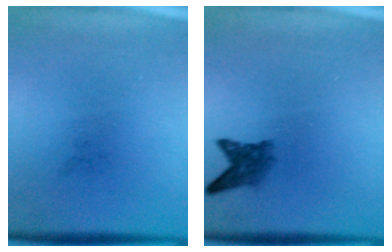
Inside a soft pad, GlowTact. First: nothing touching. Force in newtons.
{"total": 2.9}